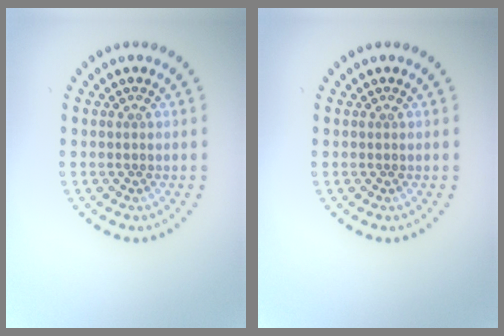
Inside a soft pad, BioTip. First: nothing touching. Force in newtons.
{"total": 0.0}